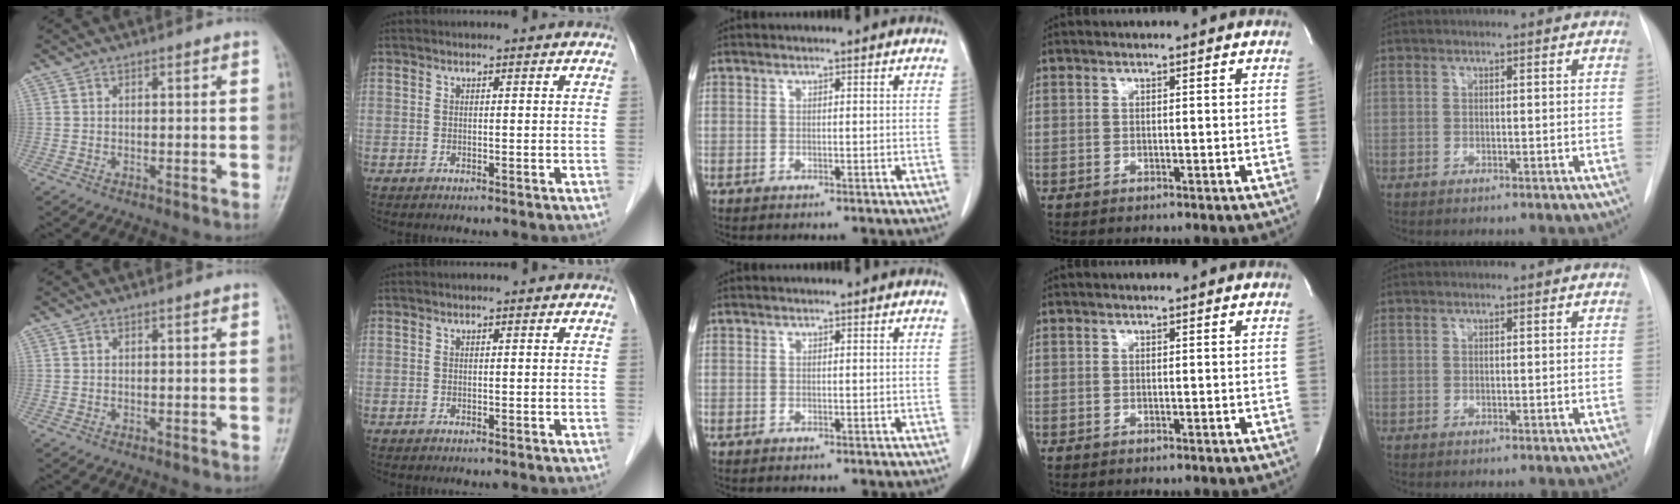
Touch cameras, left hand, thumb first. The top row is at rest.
{}